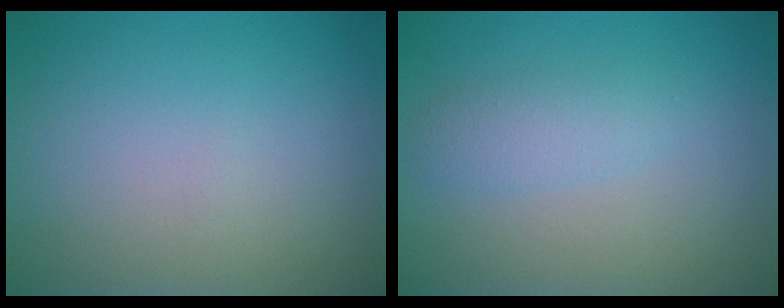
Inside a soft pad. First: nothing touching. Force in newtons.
{"total": 2.0, "press": 2.0, "slide": 0.1}